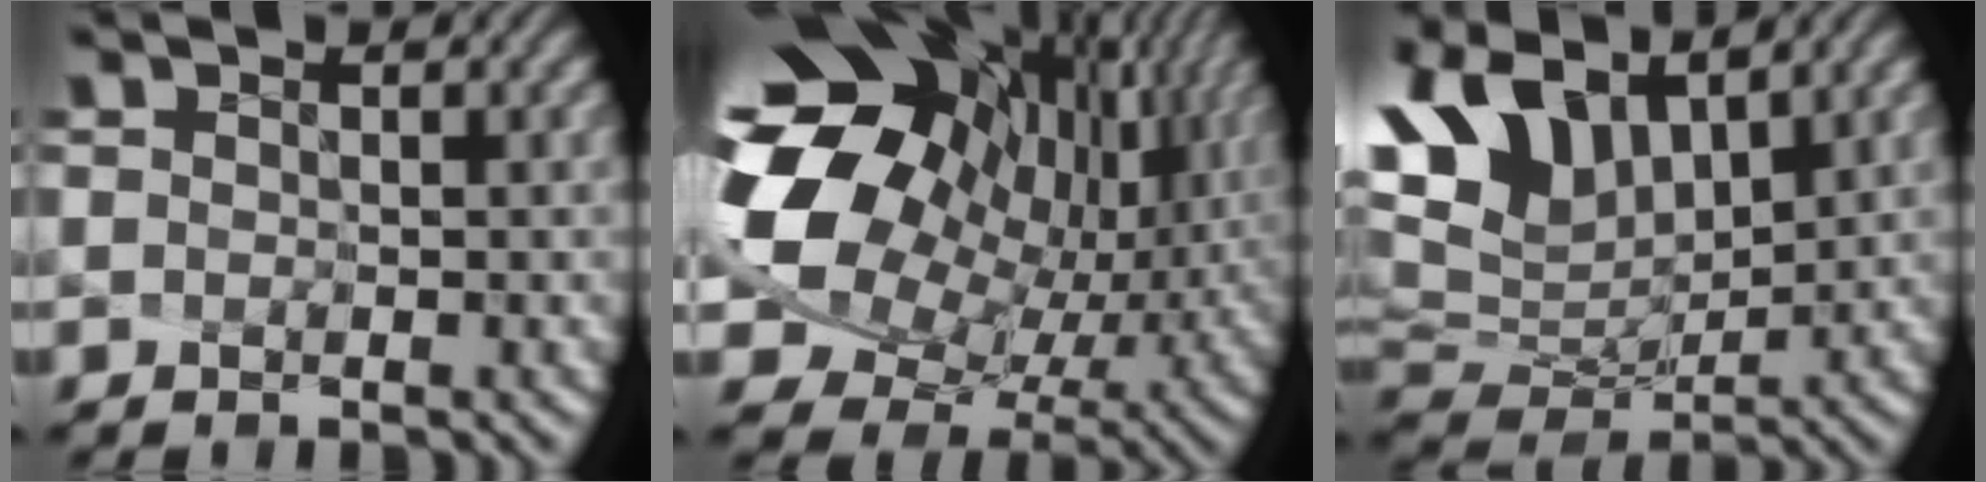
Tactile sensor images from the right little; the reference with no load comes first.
{"total": 16.6, "force": [4.1, 11.3, 11.5], "torque": [-0.245, -0.046, 0.136]}
{"total": 8.8, "force": [4.8, 4.4, 6.0], "torque": [-0.162, -0.015, 0.117]}